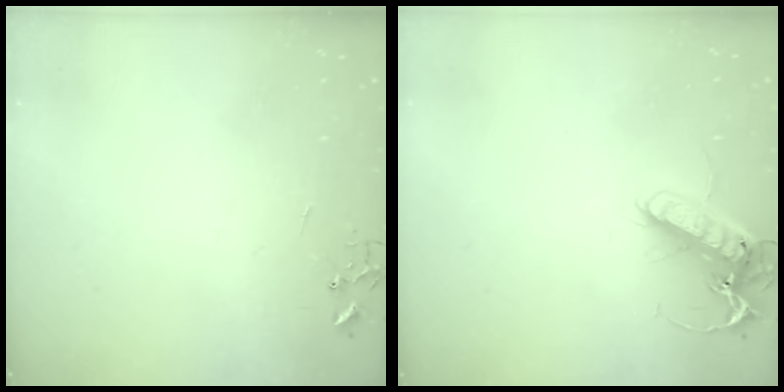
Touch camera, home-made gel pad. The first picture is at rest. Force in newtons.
{"total": 14.4, "press": 14.2, "slide": 2.2}